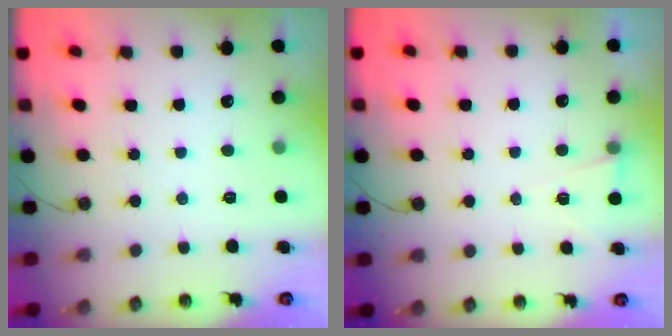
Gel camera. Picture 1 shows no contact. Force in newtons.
{"total": 5.2, "press": 2.9, "slide": 4.2}